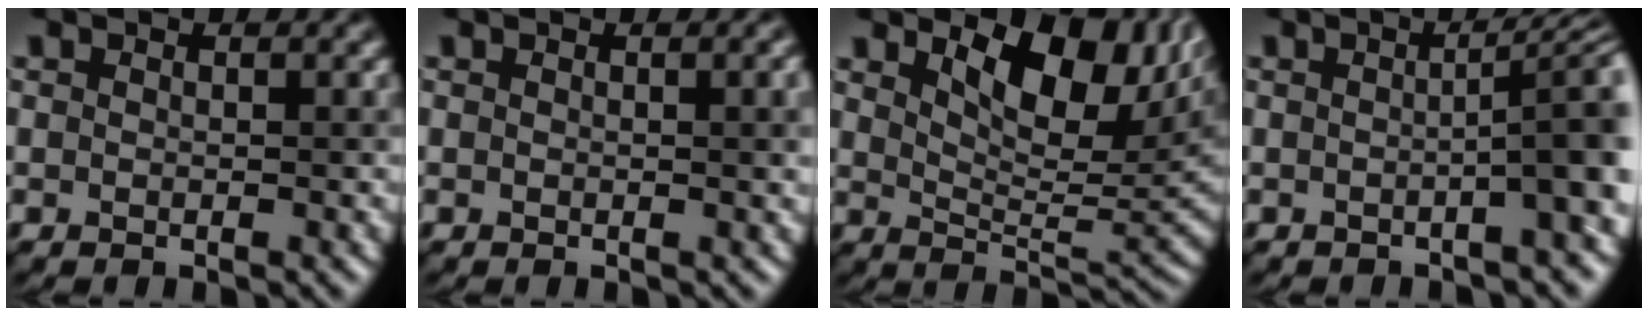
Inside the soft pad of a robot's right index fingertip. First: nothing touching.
{"total": 2.6, "force": [0.2, 0.9, 2.4], "torque": [-0.011, 0.012, 0.002]}
{"total": 8.6, "force": [3.7, 4.0, 6.6], "torque": [-0.097, 0.001, 0.064]}
{"total": 5.5, "force": [-0.3, 1.2, 5.3], "torque": [-0.050, 0.017, 0.000]}